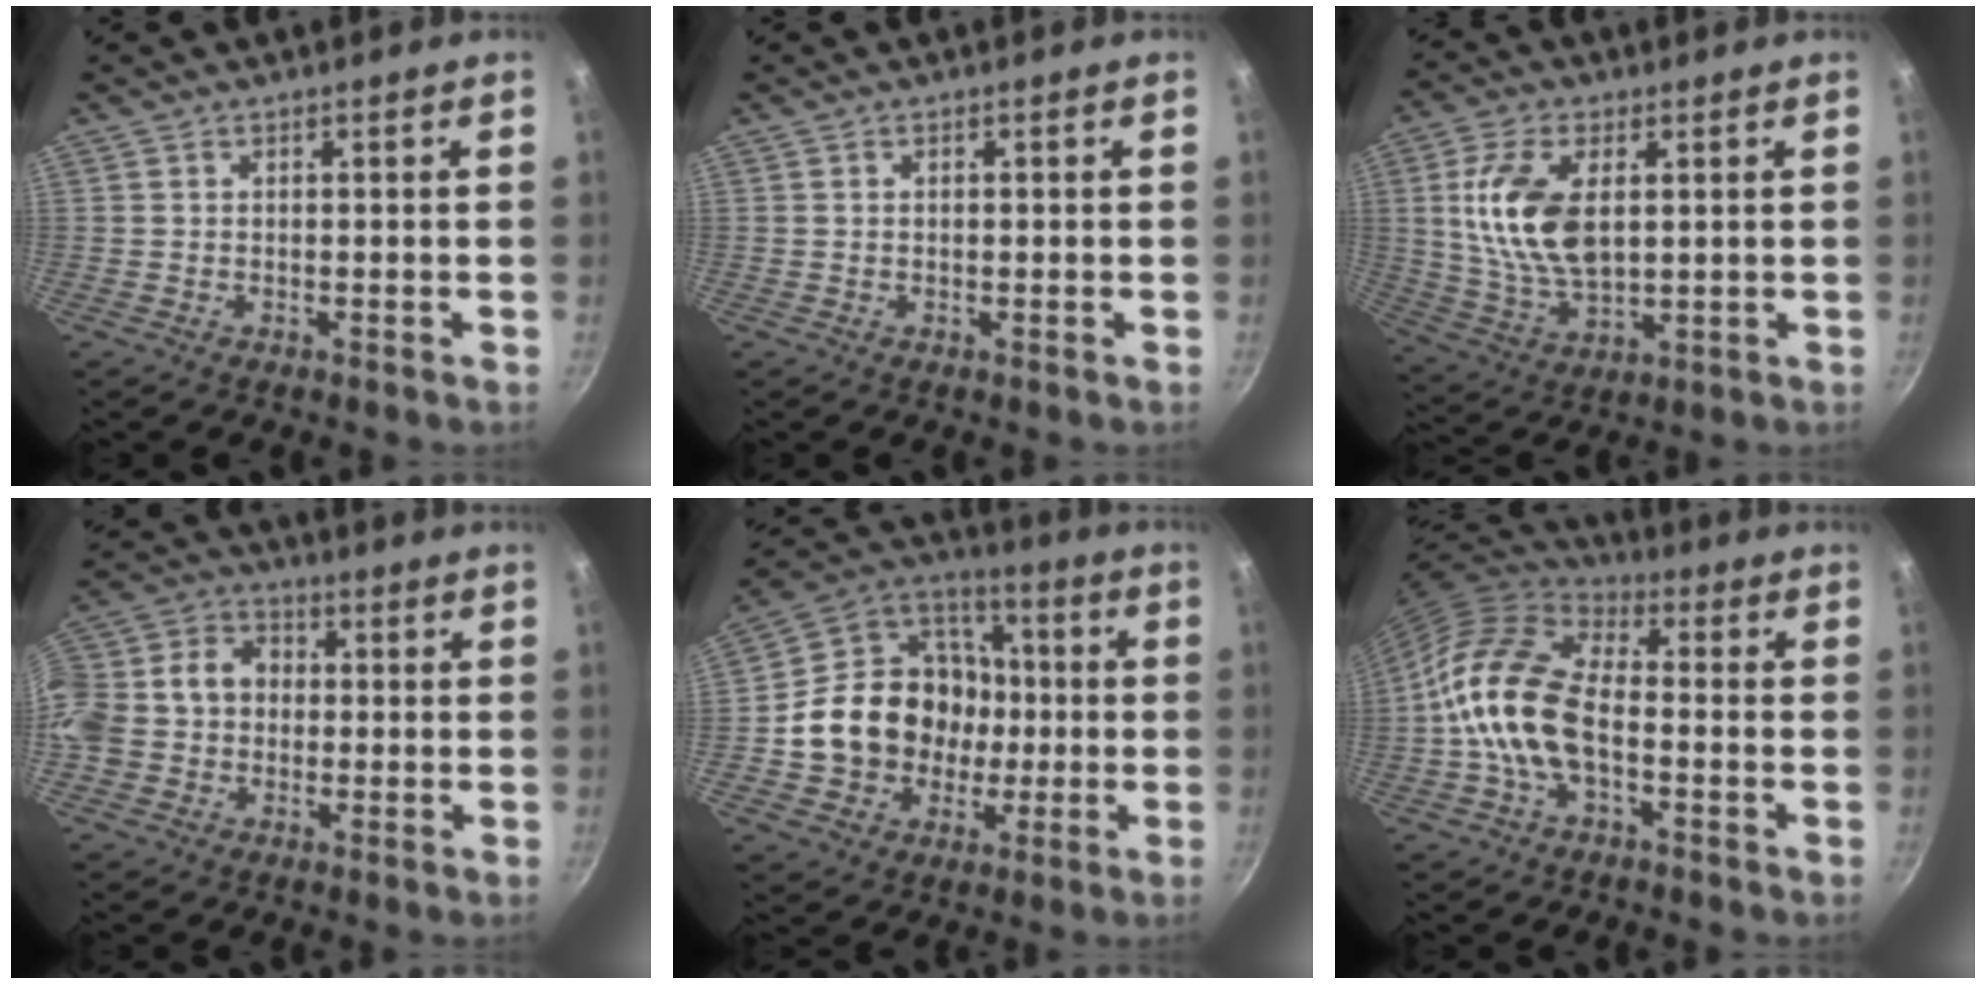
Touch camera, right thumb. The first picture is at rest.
{"total": 0.6, "force": [0.1, 0.4, 0.4], "torque": [-0.006, 0.002, 0.004]}
{"total": 14.5, "force": [2.8, 8.1, 11.8], "torque": [-0.219, -0.014, 0.063]}
{"total": 15.3, "force": [-1.1, 12.8, 8.4], "torque": [-0.153, 0.046, -0.033]}
{"total": 19.8, "force": [-2.1, 17.1, 9.9], "torque": [-0.135, 0.042, -0.033]}
{"total": 16.2, "force": [-2.7, 9.4, 12.9], "torque": [-0.224, 0.037, -0.066]}